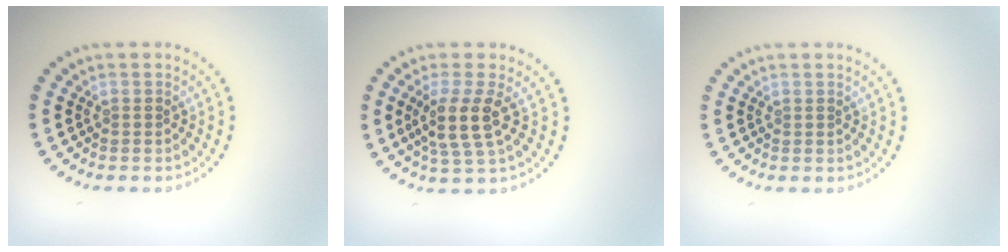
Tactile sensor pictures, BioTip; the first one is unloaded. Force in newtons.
{"total": 3.6, "press": 2.9, "slide": 2.2}
{"total": 0.0}